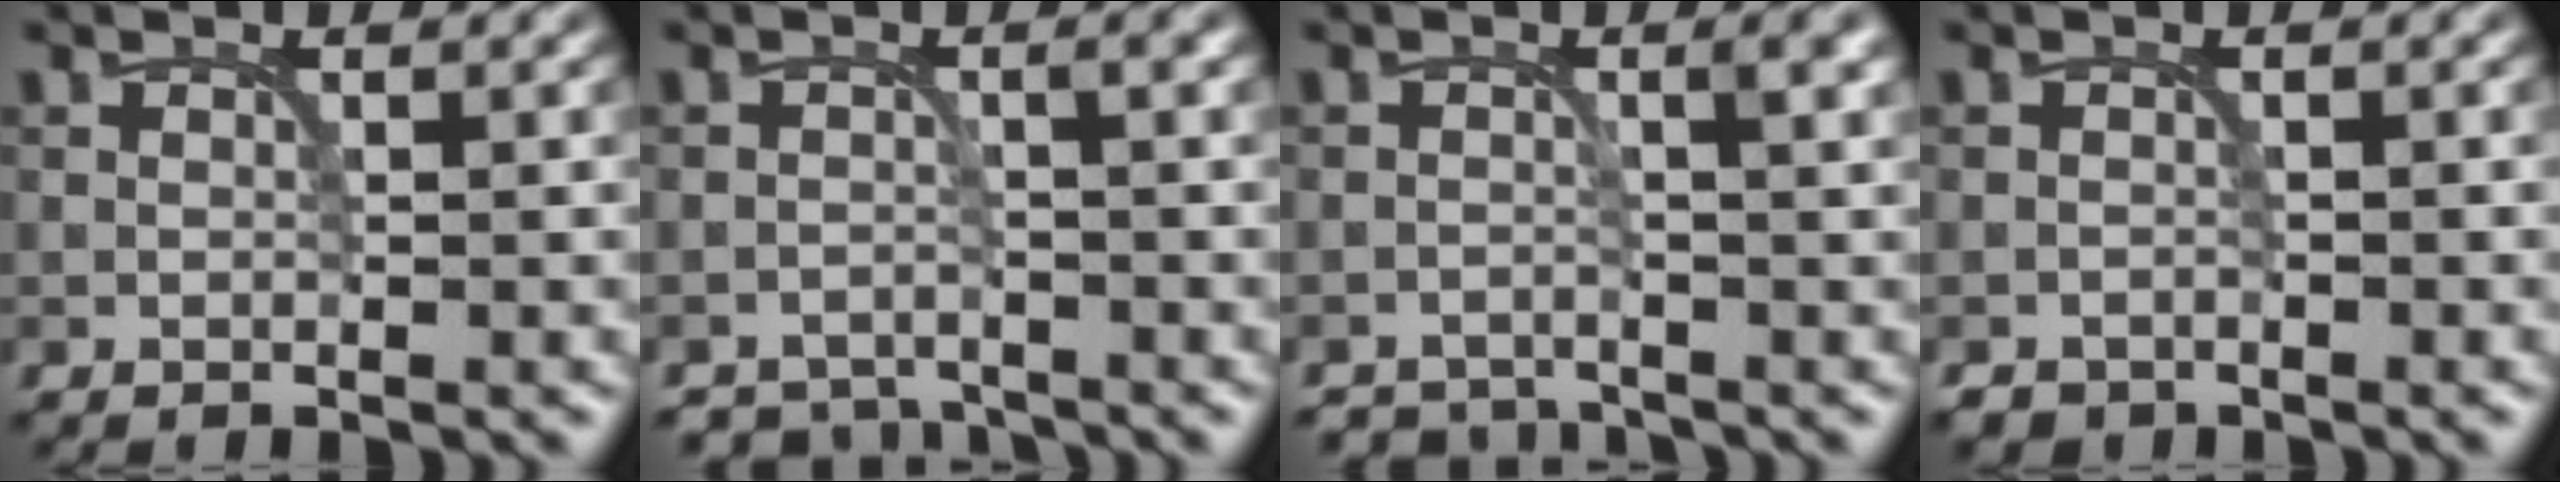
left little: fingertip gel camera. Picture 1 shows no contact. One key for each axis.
{"total": 3.0, "fx": -2.9, "fy": 0.5, "fz": 0.4, "tx": -0.002, "ty": -0.005, "tz": -0.051}
{"total": 2.6, "fx": -2.2, "fy": 0.6, "fz": 1.2, "tx": -0.011, "ty": -0.003, "tz": -0.042}
{"total": 1.2, "fx": -1.1, "fy": 0.5, "fz": -0.1, "tx": 0.005, "ty": -0.004, "tz": -0.020}